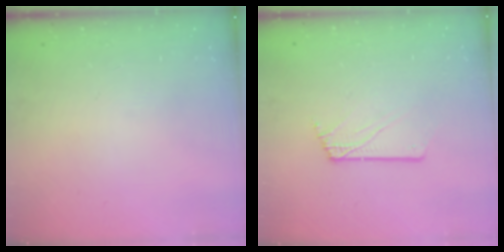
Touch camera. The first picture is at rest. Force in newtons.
{"total": 1.4, "press": 1.4, "slide": 0.1}